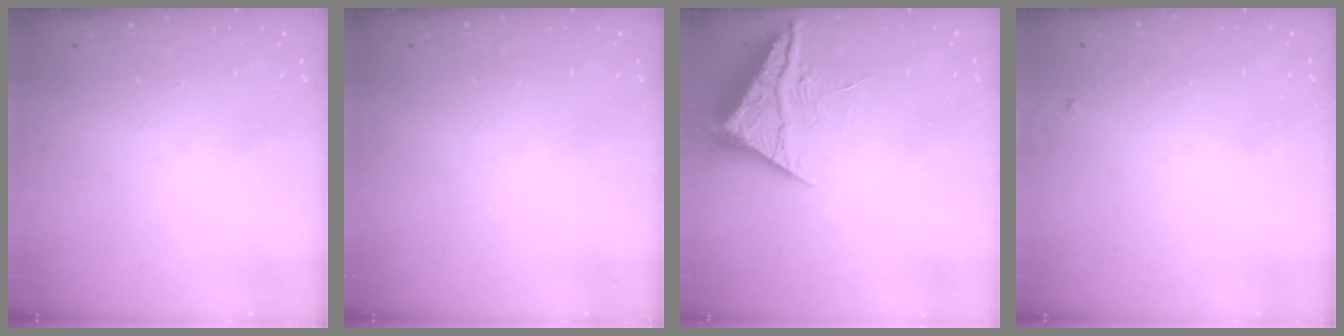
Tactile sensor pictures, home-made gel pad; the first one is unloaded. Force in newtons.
{"total": 0.0}
{"total": 7.0, "press": 7.0, "slide": 0.3}
{"total": 2.4, "press": 2.4, "slide": 0.4}